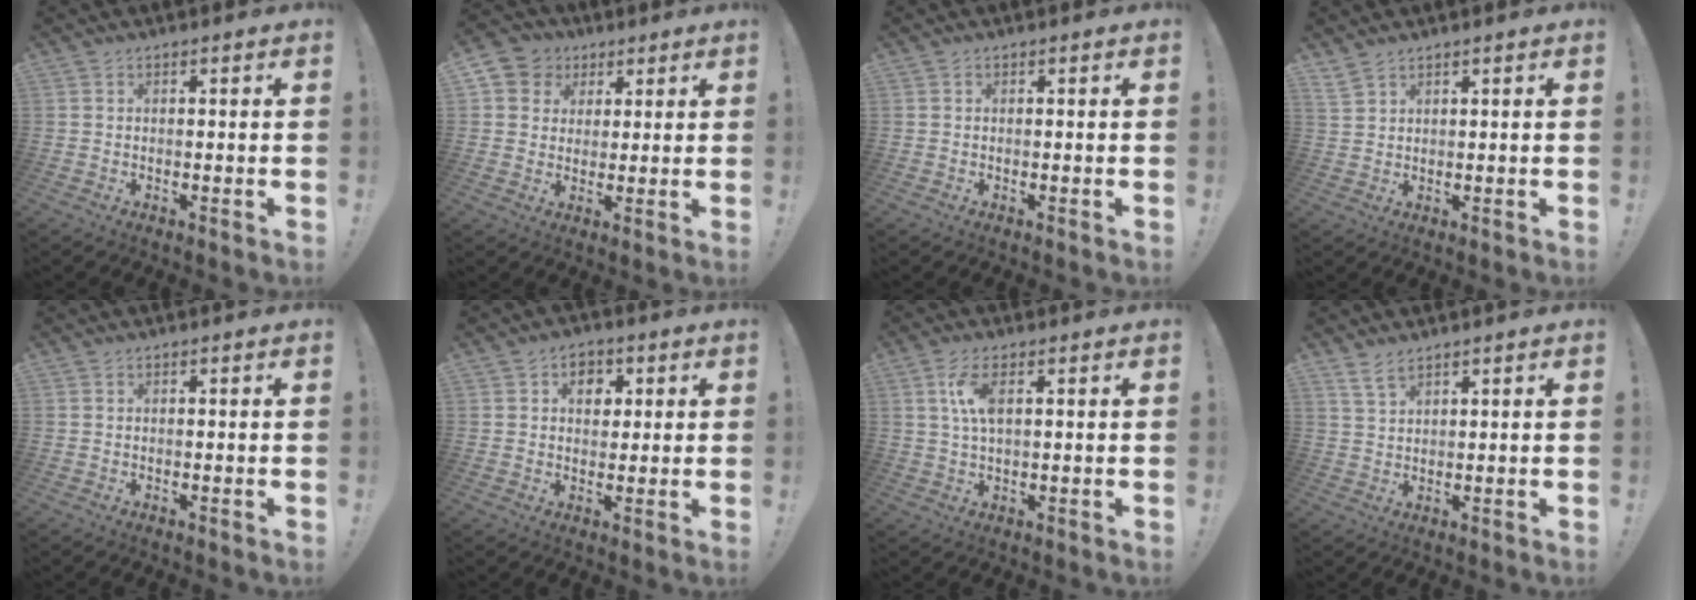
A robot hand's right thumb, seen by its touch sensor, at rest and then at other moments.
{"total": 7.4, "force": [2.4, 6.8, 1.5], "torque": [-0.024, -0.008, 0.053]}
{"total": 0.0}
{"total": 3.6, "force": [3.1, 1.3, 1.4], "torque": [-0.024, -0.016, 0.060]}
{"total": 0.0}
{"total": 6.1, "force": [2.0, 5.0, 2.9], "torque": [-0.025, -0.008, 0.032]}
{"total": 6.9, "force": [1.7, 2.9, 6.0], "torque": [-0.116, 0.002, 0.028]}
{"total": 4.4, "force": [3.5, 1.7, 2.2], "torque": [-0.032, -0.018, 0.065]}